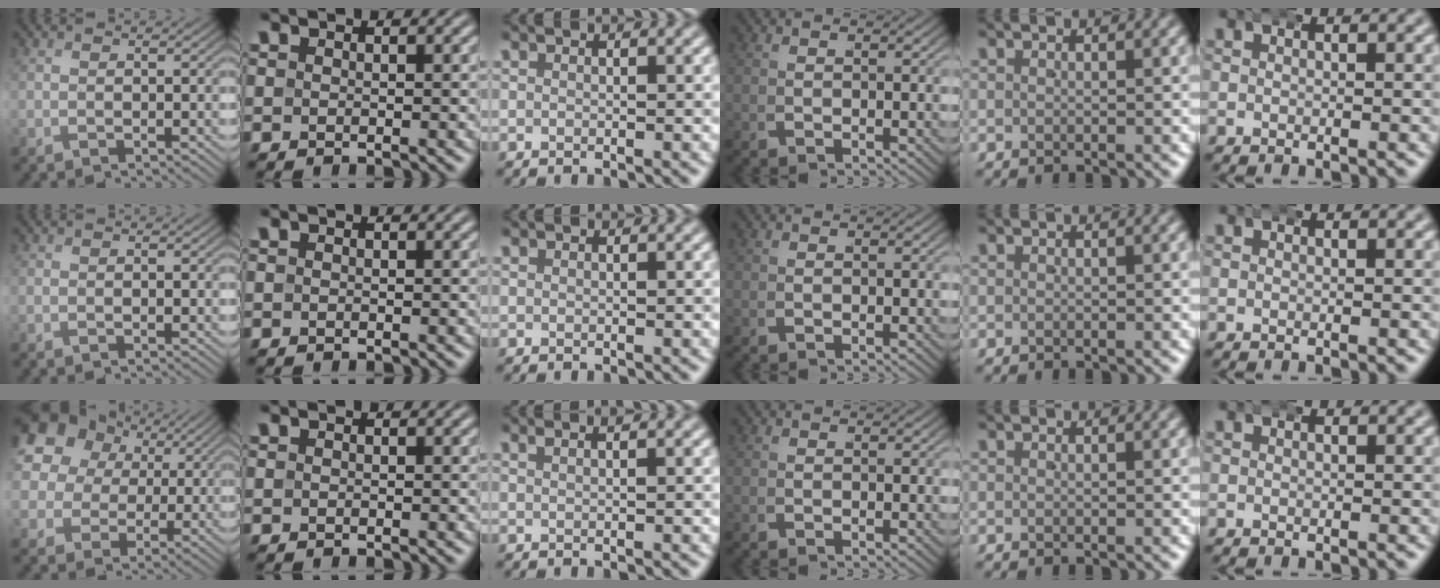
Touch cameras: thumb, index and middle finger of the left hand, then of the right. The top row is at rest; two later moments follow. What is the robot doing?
{"motion": "wrap", "object": "aluminum foil"}